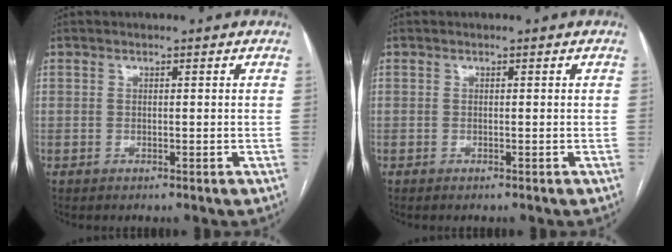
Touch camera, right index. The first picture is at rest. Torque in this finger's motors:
{"motor_torque": [0.01, -0.01, 0.03, 0.01]}